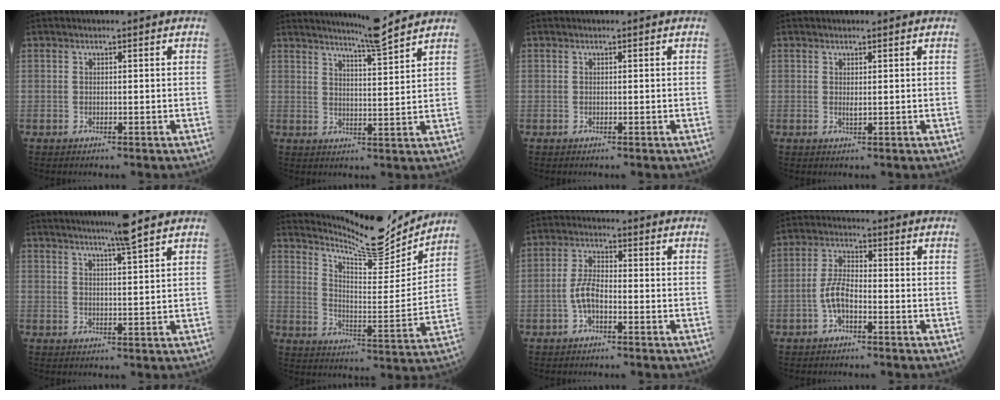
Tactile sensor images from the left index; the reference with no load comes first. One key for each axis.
{"total": 7.0, "fx": 6.5, "fy": -0.9, "fz": 2.4, "tx": -0.051, "ty": -0.011, "tz": 0.099}
{"total": 0.0}
{"total": 0.9, "fx": 0.3, "fy": 0.2, "fz": 0.8, "tx": -0.019, "ty": -0.002, "tz": 0.005}
{"total": 5.5, "fx": 4.6, "fy": -1.1, "fz": 2.9, "tx": -0.047, "ty": 0.003, "tz": 0.072}
{"total": 13.3, "fx": 13.2, "fy": 0.0, "fz": 2.2, "tx": -0.046, "ty": -0.033, "tz": 0.202}
{"total": 4.4, "fx": -1.6, "fy": 1.7, "fz": 3.7, "tx": -0.078, "ty": 0.008, "tz": -0.036}
{"total": 4.7, "fx": -1.9, "fy": 1.7, "fz": 3.9, "tx": -0.082, "ty": 0.008, "tz": -0.042}